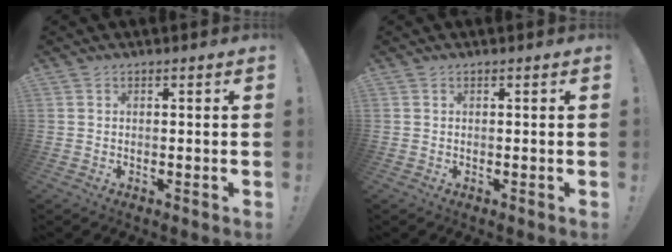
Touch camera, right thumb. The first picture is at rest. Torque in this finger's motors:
{"motor_torque": [0.01, 0.01, 0.04, -0.08, 0.00]}